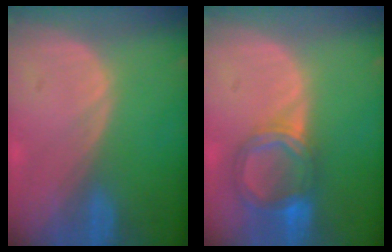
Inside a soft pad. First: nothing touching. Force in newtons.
{"total": 6.2, "press": 5.7, "slide": 2.5}